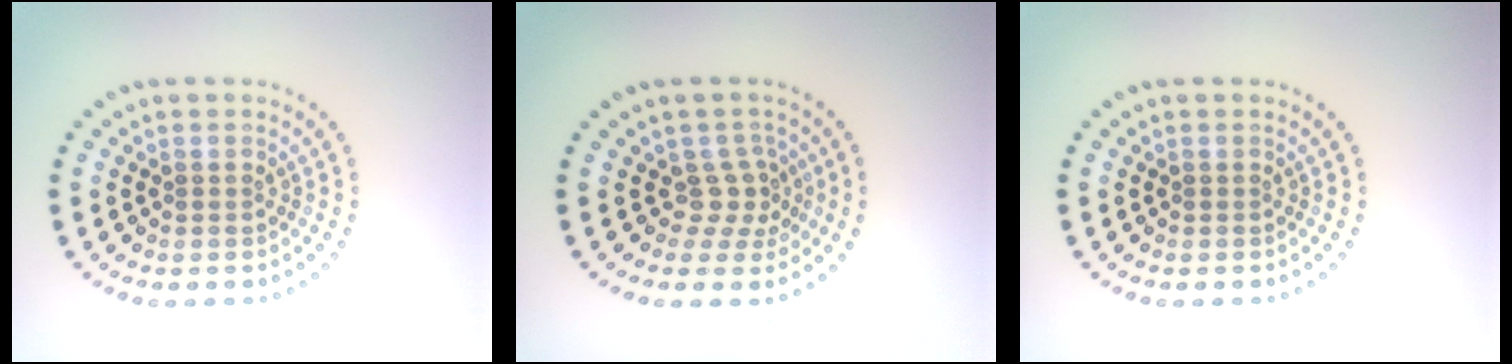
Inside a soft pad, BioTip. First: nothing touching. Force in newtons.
{"total": 2.3, "press": 1.5, "slide": 1.7}
{"total": 0.0}